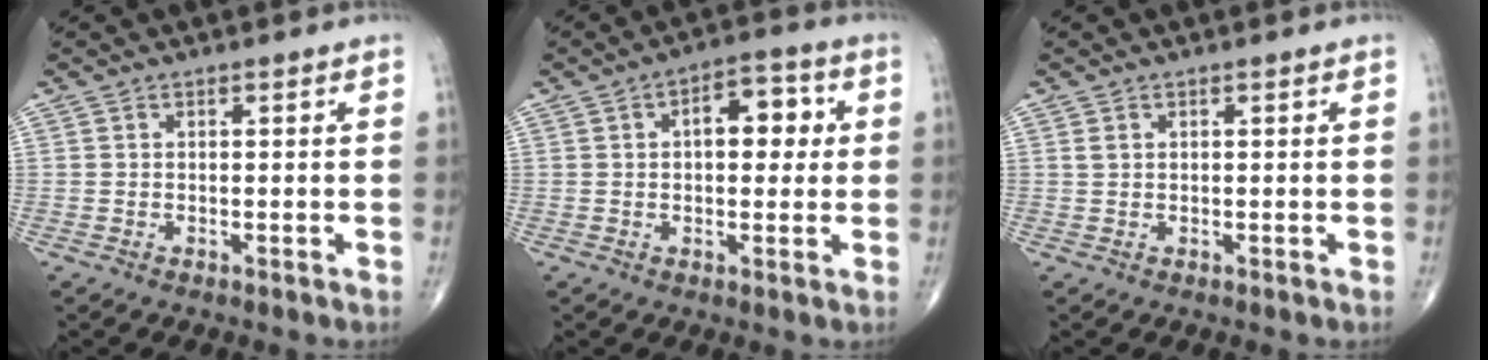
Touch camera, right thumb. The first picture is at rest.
{"total": 8.6, "force": [1.5, 4.7, 7.1], "torque": [-0.070, 0.015, 0.015]}
{"total": 0.9, "force": [0.4, 0.6, 0.5], "torque": [-0.009, 0.003, 0.009]}